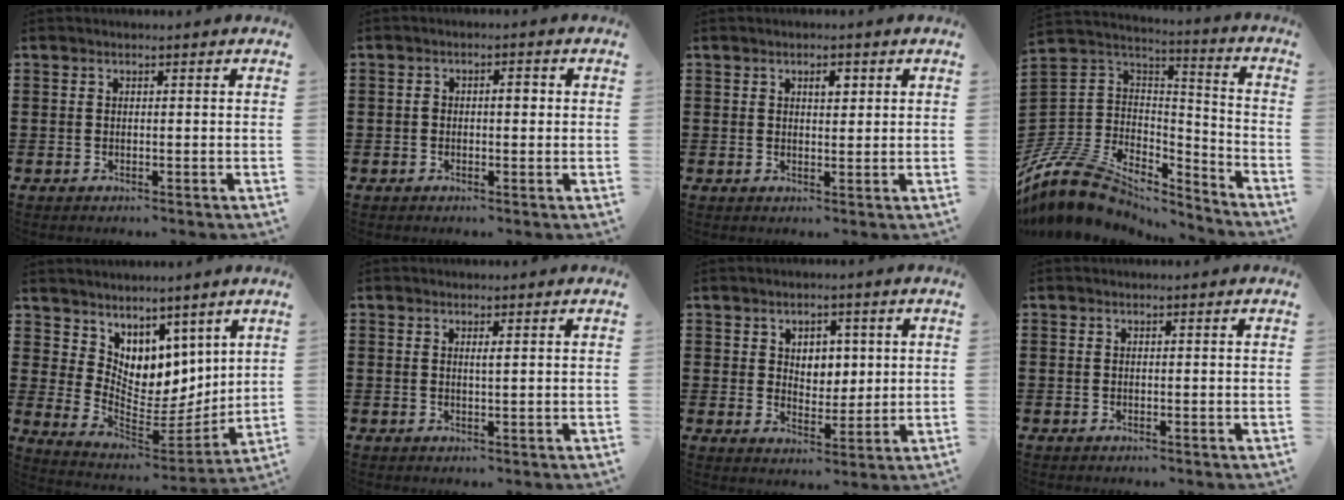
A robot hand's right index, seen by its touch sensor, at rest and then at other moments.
{"total": 2.4, "force": [0.0, 1.1, 2.1], "torque": [-0.040, 0.006, -0.003]}
{"total": 2.1, "force": [0.8, 0.9, 1.7], "torque": [-0.026, 0.004, 0.011]}
{"total": 11.6, "force": [-8.7, 6.2, 4.6], "torque": [-0.126, 0.016, -0.172]}
{"total": 7.1, "force": [5.5, 4.4, -0.8], "torque": [-0.020, -0.074, 0.104]}
{"total": 0.8, "force": [0.4, 0.0, 0.8], "torque": [-0.015, 0.000, 0.006]}
{"total": 3.9, "force": [1.7, 3.1, 1.5], "torque": [-0.029, 0.007, 0.025]}
{"total": 0.0}